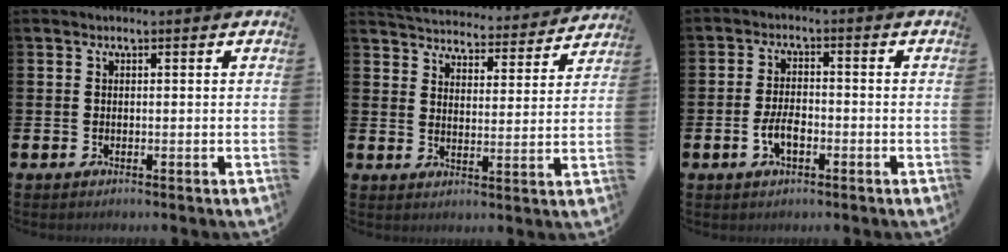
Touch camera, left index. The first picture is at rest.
{"total": 4.9, "force": [4.8, 0.6, 0.2], "torque": [-0.021, -0.043, 0.080]}
{"total": 3.6, "force": [-1.1, 1.8, 2.9], "torque": [-0.050, 0.004, -0.021]}